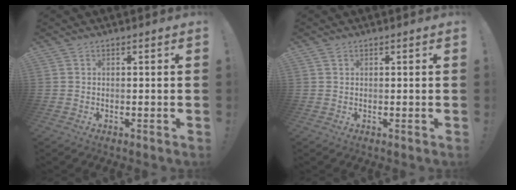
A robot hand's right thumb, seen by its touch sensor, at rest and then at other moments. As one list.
[{"total": 1.0, "force": [0.7, 0.6, 0.5], "torque": [-0.005, -0.001, 0.013]}]